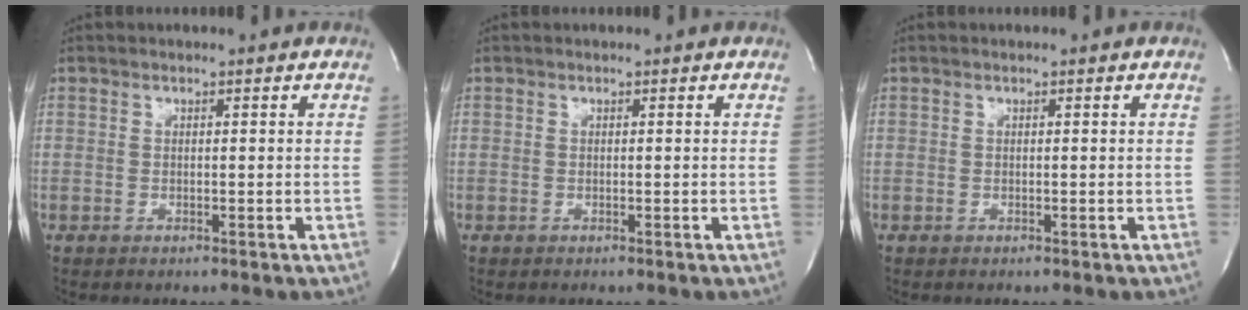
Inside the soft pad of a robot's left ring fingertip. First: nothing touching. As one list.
[{"total": 0.0}, {"total": 0.0}]